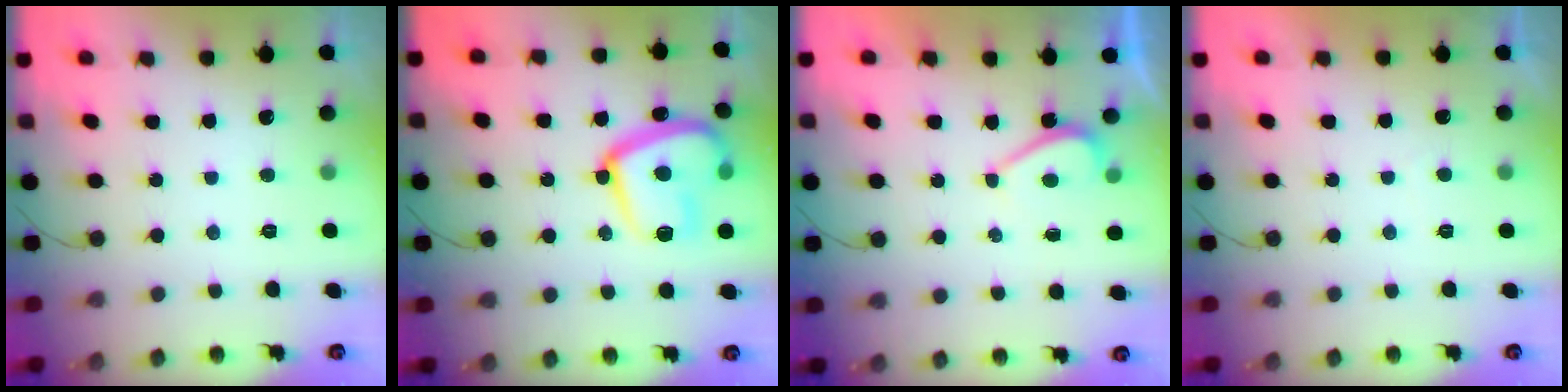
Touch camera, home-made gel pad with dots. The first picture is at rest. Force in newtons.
{"total": 19.1, "press": 19.0, "slide": 1.7}
{"total": 2.2, "press": 2.2, "slide": 0.5}
{"total": 0.9, "press": 0.7, "slide": 0.6}